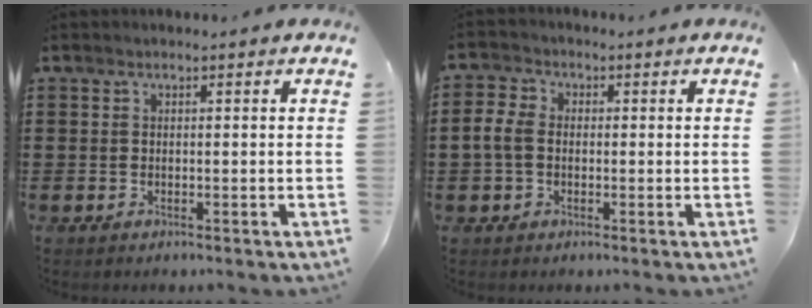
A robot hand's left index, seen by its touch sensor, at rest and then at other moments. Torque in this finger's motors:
{"motor_torque": [-0.07, 0.61, -0.02, 0.00]}